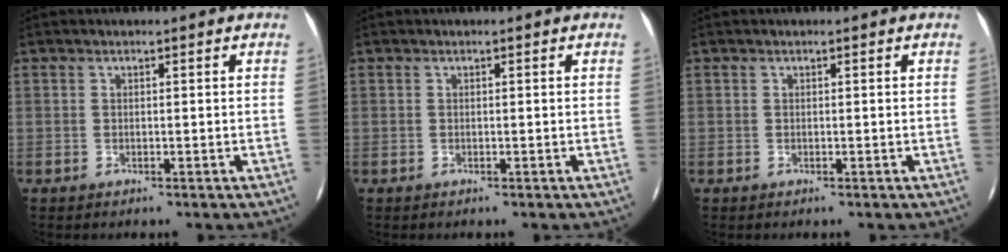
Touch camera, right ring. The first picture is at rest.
{"total": 0.0}
{"total": 0.0}